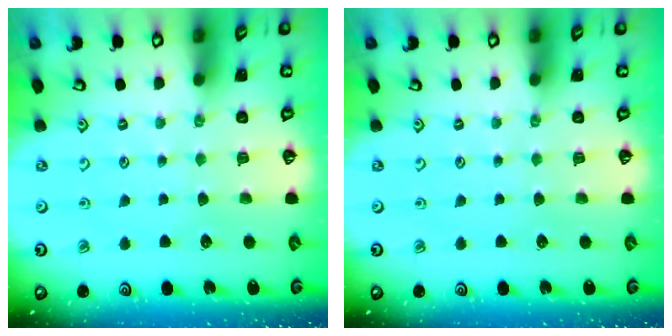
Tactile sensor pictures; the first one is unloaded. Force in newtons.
{"total": 0.0}